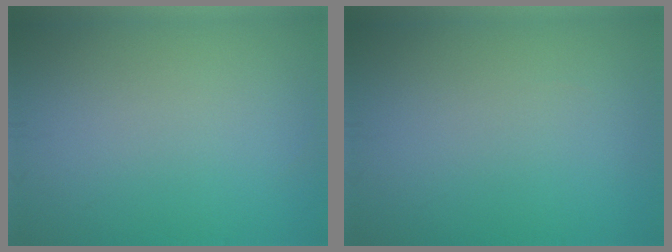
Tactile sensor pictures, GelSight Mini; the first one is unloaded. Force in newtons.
{"total": 0.0}